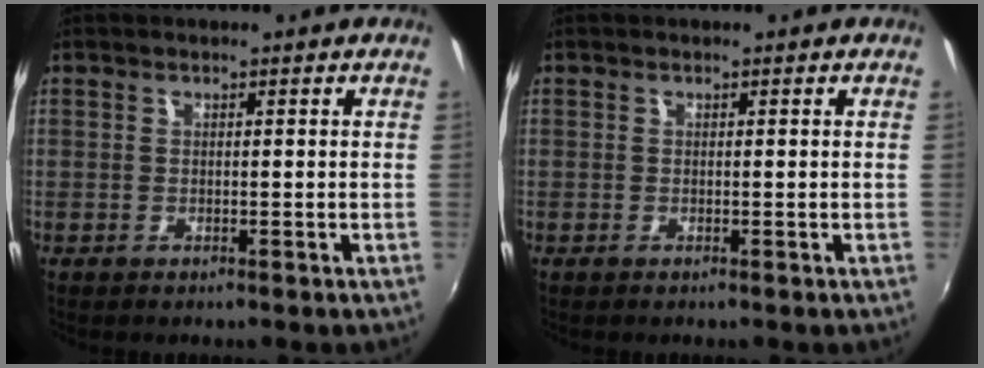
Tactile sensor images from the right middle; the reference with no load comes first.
{"total": 0.0}